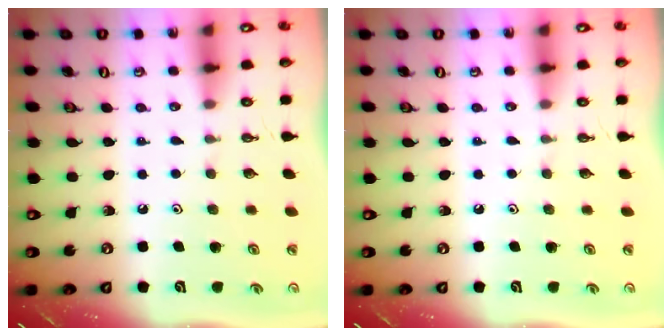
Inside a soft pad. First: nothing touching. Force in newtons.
{"total": 0.0}